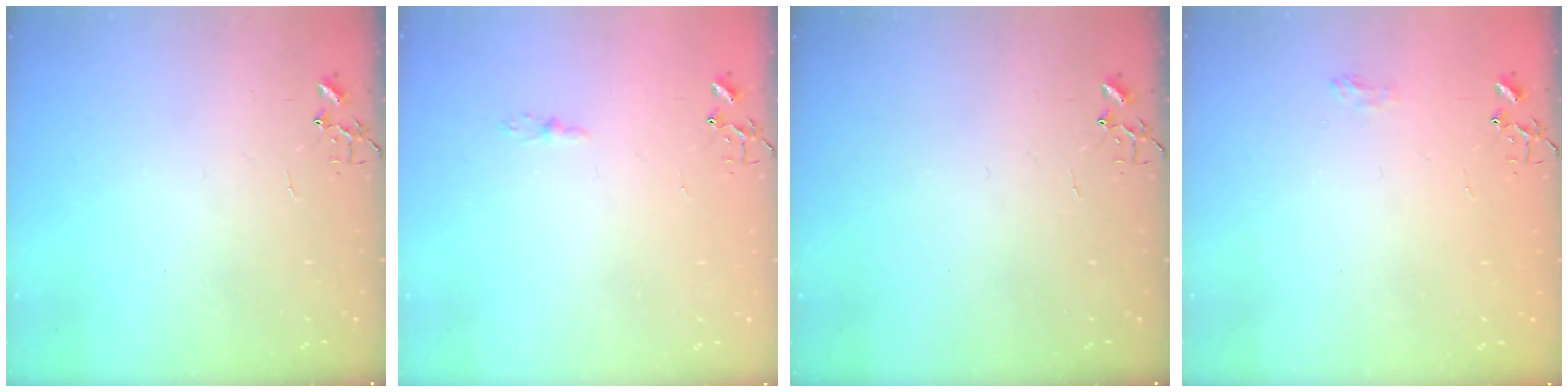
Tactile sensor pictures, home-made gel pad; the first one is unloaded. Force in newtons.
{"total": 4.0, "press": 4.0, "slide": 0.4}
{"total": 0.0}
{"total": 6.3, "press": 6.3, "slide": 0.8}